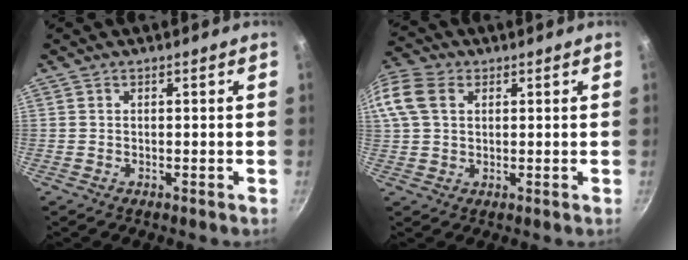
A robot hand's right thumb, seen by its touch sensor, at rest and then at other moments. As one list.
[{"total": 15.3, "force": [4.9, 10.9, 9.6], "torque": [-0.235, 0.040, 0.088]}]